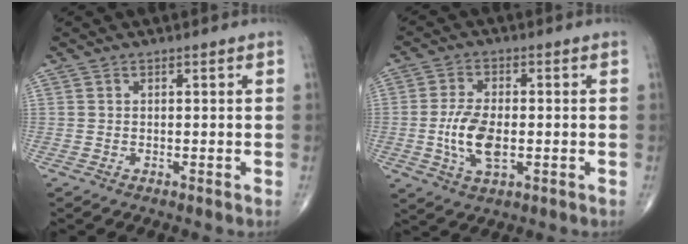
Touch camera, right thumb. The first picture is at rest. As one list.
[{"total": 8.7, "force": [-1.3, 4.3, 7.4], "torque": [-0.149, 0.000, -0.022]}]